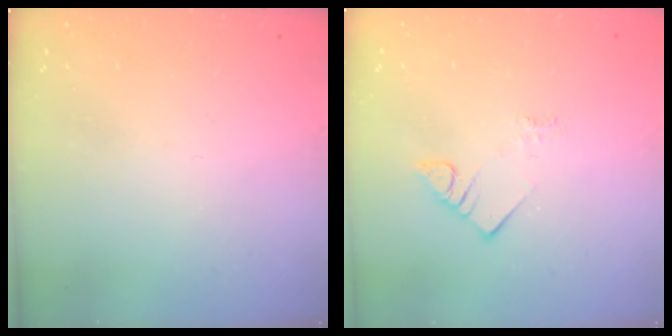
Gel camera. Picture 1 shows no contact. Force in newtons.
{"total": 4.0, "press": 3.9, "slide": 0.3}